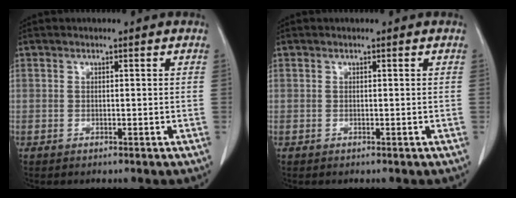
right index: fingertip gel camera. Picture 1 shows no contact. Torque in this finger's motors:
{"motor_torque": [0.00, 0.00, 0.00, 0.00]}